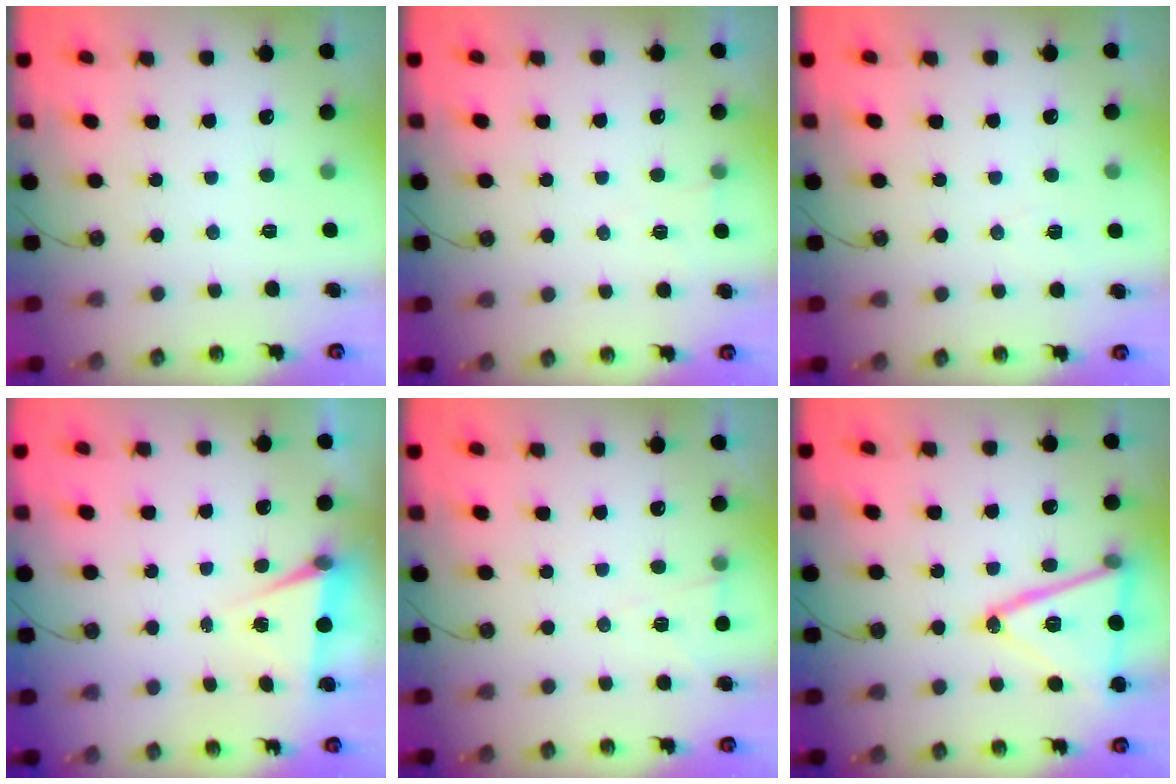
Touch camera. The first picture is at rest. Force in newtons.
{"total": 5.0, "press": 2.7, "slide": 4.2}
{"total": 4.7, "press": 4.1, "slide": 2.2}
{"total": 5.2, "press": 2.7, "slide": 4.5}
{"total": 4.8, "press": 3.3, "slide": 3.4}
{"total": 18.7, "press": 18.4, "slide": 3.5}